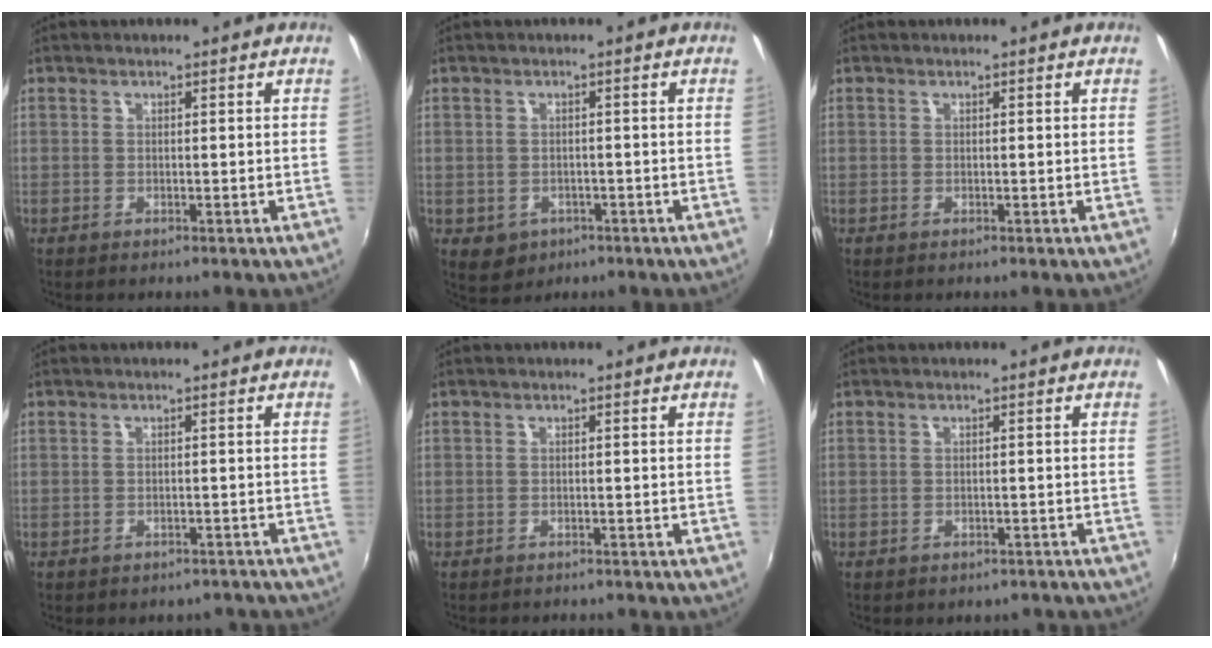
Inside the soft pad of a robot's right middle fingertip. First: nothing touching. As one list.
[{"total": 4.5, "force": [-1.6, 3.8, 1.7], "torque": [-0.040, -0.005, -0.014]}, {"total": 0.0}, {"total": 7.9, "force": [-6.9, 3.3, 1.7], "torque": [-0.036, 0.006, -0.073]}, {"total": 5.1, "force": [-4.7, 1.2, 1.6], "torque": [-0.040, -0.010, -0.064]}, {"total": 5.8, "force": [-5.0, 2.7, 1.3], "torque": [-0.024, 0.004, -0.049]}]